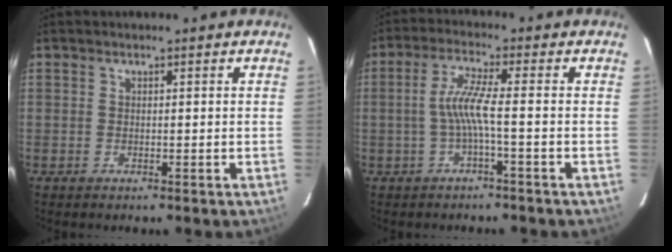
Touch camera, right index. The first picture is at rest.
{"total": 4.1, "force": [-1.2, -0.5, 3.9], "torque": [-0.088, 0.003, -0.021]}